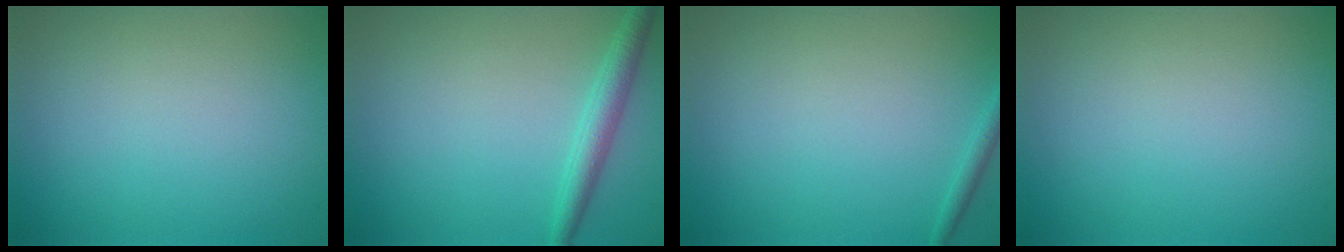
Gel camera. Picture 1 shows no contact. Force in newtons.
{"total": 2.3, "press": 2.3, "slide": 0.1}
{"total": 1.0, "press": 1.0, "slide": 0.0}
{"total": 0.0}